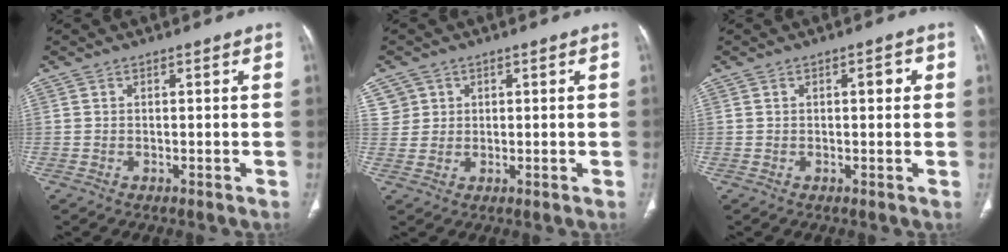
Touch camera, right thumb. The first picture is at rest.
{"total": 3.4, "force": [1.4, 3.0, -0.1], "torque": [0.028, -0.003, 0.022]}
{"total": 2.2, "force": [0.4, 1.0, 1.9], "torque": [-0.018, 0.003, 0.003]}